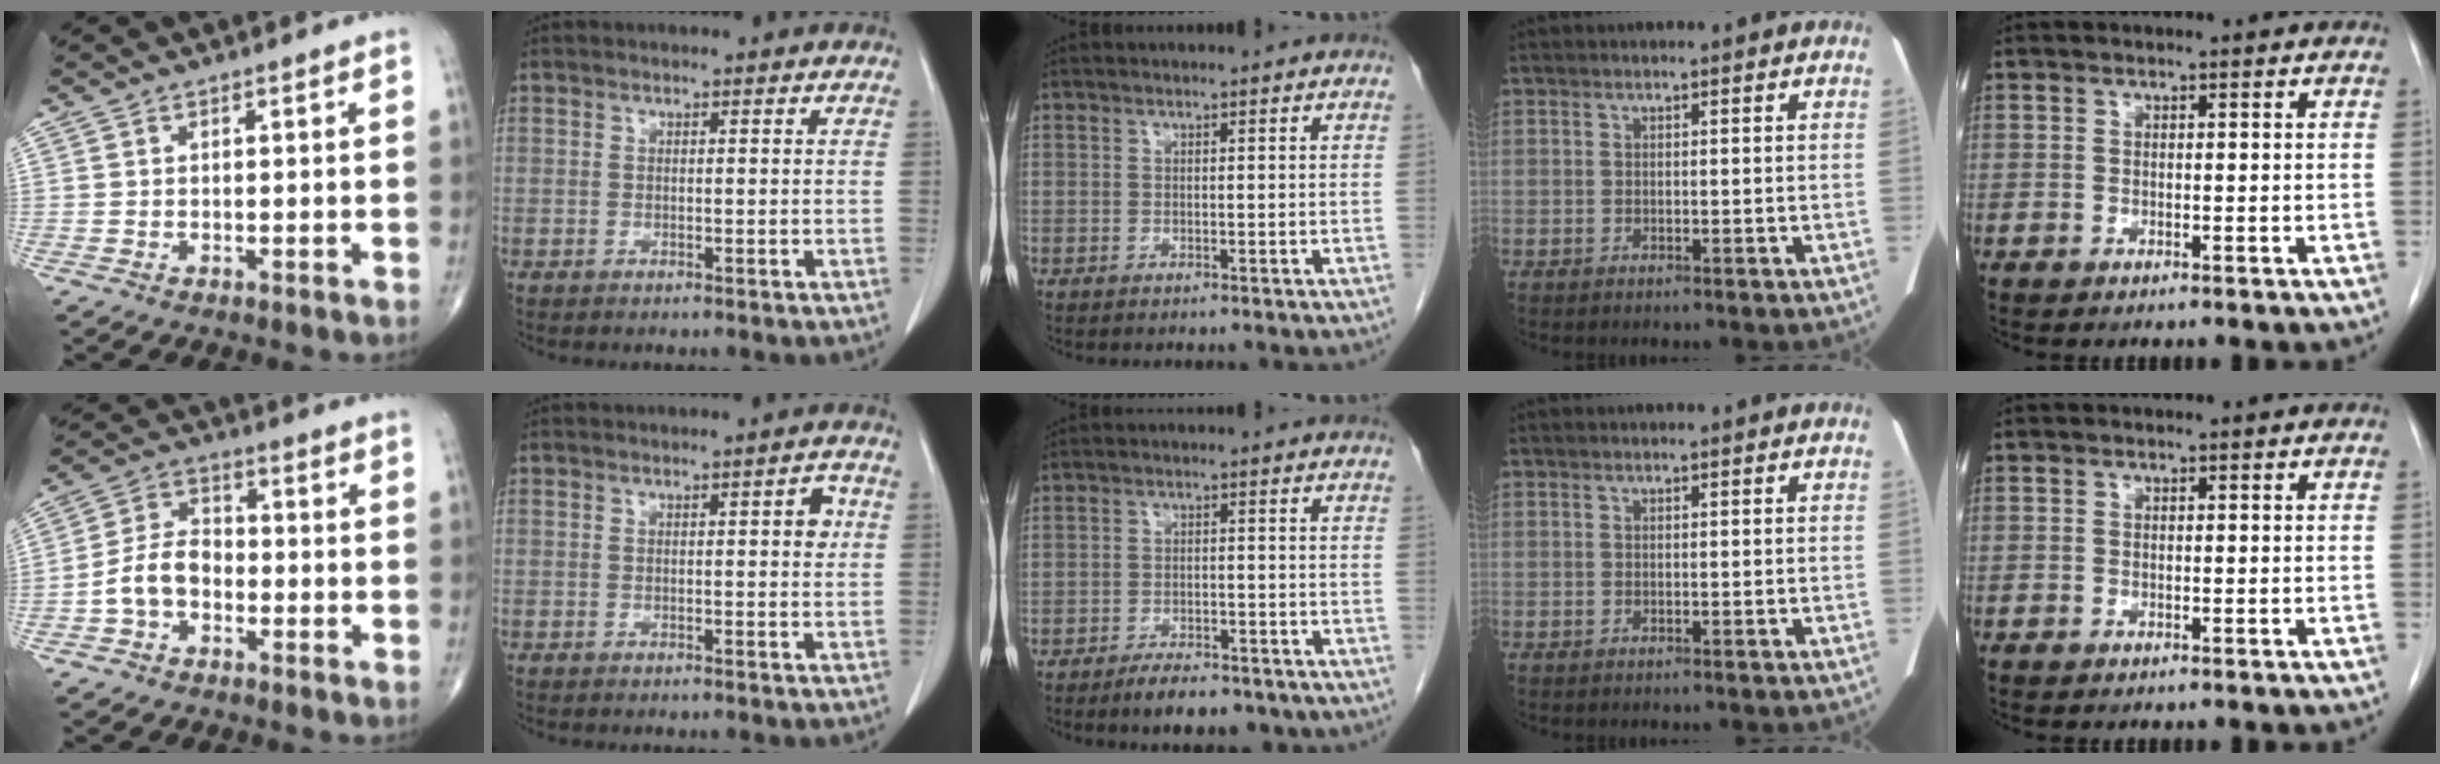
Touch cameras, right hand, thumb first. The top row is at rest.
{"thumb": {"total": 7.8, "force": [-2.5, 5.4, 5.1], "torque": [-0.086, 0.035, -0.057]}, "index": {"total": 2.3, "force": [0.5, 0.6, 2.1], "torque": [-0.024, 0.004, 0.005]}, "middle": {"total": 6.2, "force": [-4.7, 2.3, 3.3], "torque": [-0.046, -0.001, -0.067]}}